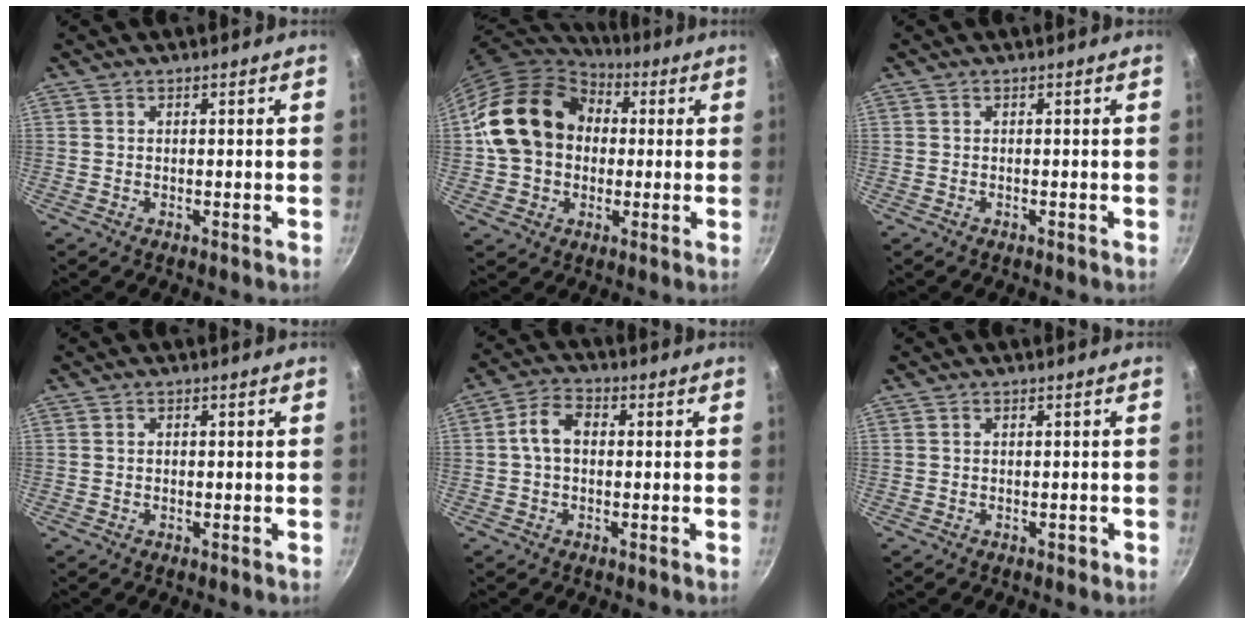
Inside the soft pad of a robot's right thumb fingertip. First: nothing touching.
{"total": 18.8, "force": [2.2, 14.8, 11.3], "torque": [-0.185, 0.038, 0.031]}
{"total": 0.0}
{"total": 0.6, "force": [-0.1, 0.4, 0.3], "torque": [-0.005, 0.003, -0.001]}
{"total": 5.8, "force": [0.2, 3.9, 4.3], "torque": [-0.073, 0.020, -0.004]}
{"total": 0.8, "force": [-0.4, 0.5, 0.4], "torque": [0.000, 0.005, -0.002]}